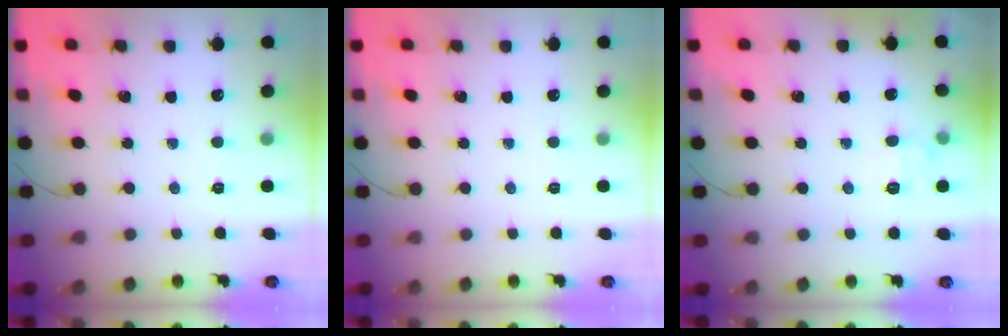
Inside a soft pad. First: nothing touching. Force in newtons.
{"total": 0.0}
{"total": 6.2, "press": 6.0, "slide": 1.8}